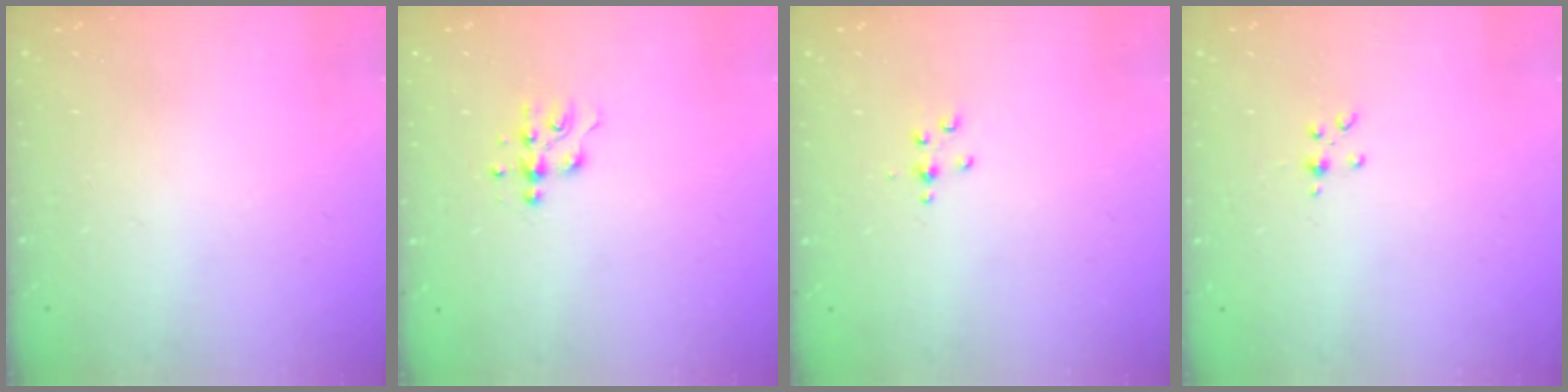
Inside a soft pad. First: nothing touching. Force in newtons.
{"total": 6.4, "press": 6.3, "slide": 0.6}
{"total": 3.1, "press": 3.1, "slide": 0.4}
{"total": 2.0, "press": 1.9, "slide": 0.5}